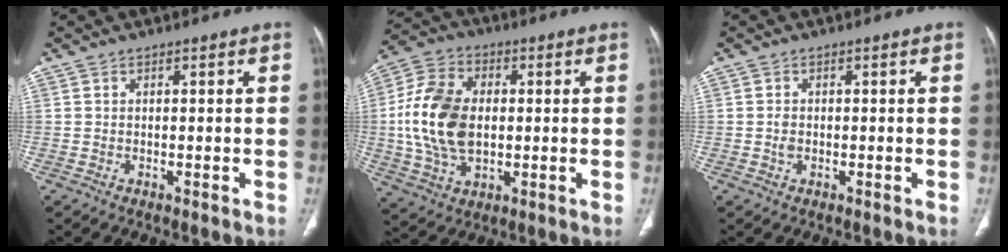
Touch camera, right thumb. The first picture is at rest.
{"total": 16.1, "force": [0.2, 10.7, 12.1], "torque": [-0.233, 0.010, 0.007]}
{"total": 1.5, "force": [-0.3, 1.1, 0.9], "torque": [-0.017, 0.002, -0.005]}